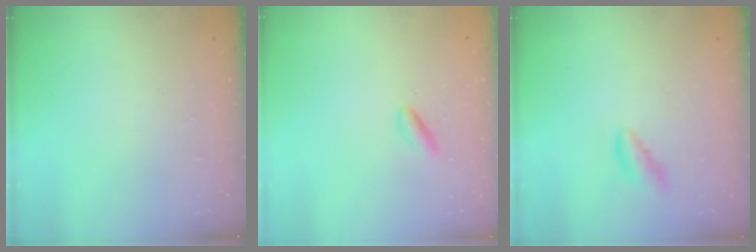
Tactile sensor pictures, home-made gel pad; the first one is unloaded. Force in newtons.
{"total": 2.5, "press": 2.4, "slide": 0.8}
{"total": 0.0}